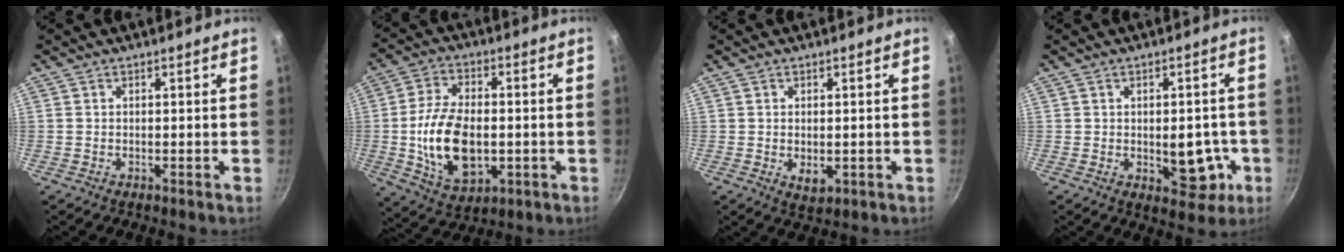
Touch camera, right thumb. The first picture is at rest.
{"total": 15.5, "force": [-1.7, 9.1, 12.4], "torque": [-0.219, 0.010, -0.022]}
{"total": 3.3, "force": [-0.4, 2.0, 2.6], "torque": [-0.041, -0.009, -0.003]}
{"total": 8.7, "force": [-1.7, 5.0, 6.8], "torque": [-0.051, 0.006, -0.014]}